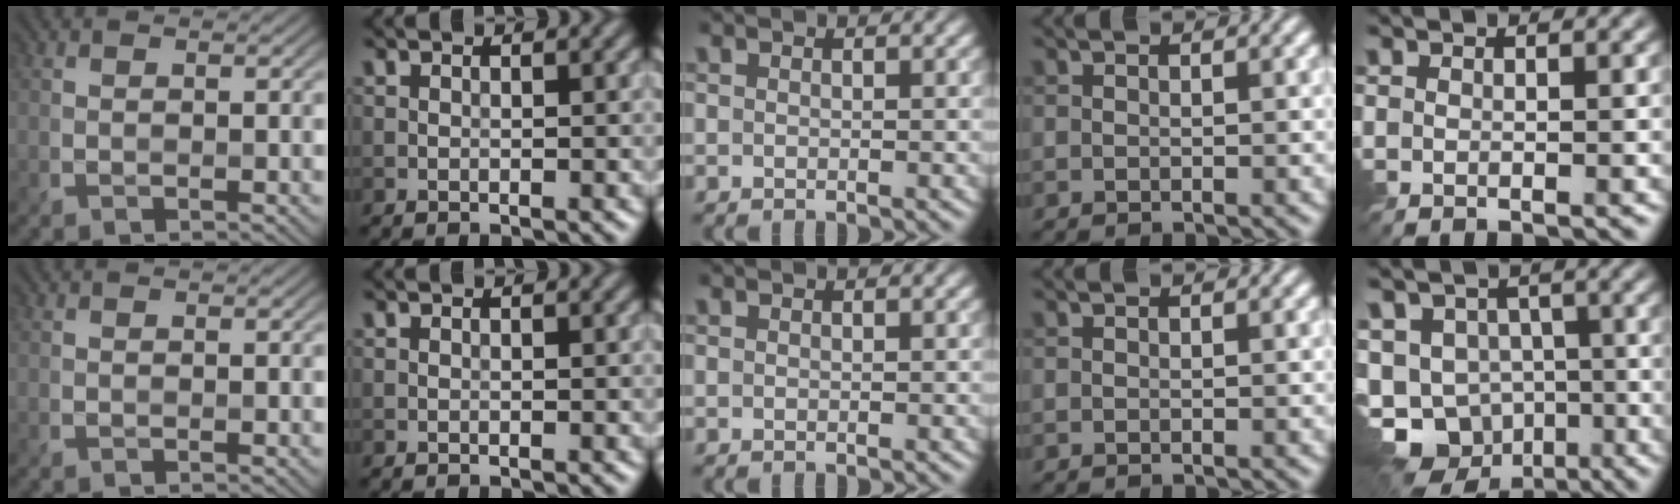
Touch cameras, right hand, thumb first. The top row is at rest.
{"little": {"total": 14.2, "force": [-6.8, 10.8, 6.2], "torque": [-0.132, -0.035, -0.096]}}